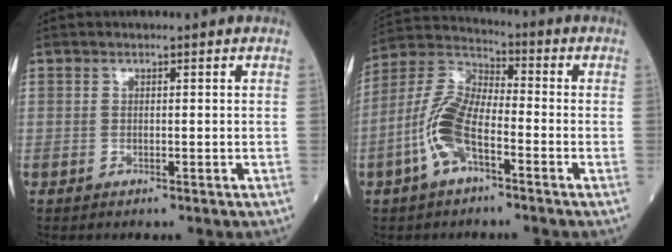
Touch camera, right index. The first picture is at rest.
{"total": 10.5, "force": [-3.9, 4.2, 8.8], "torque": [-0.204, 0.013, -0.083]}